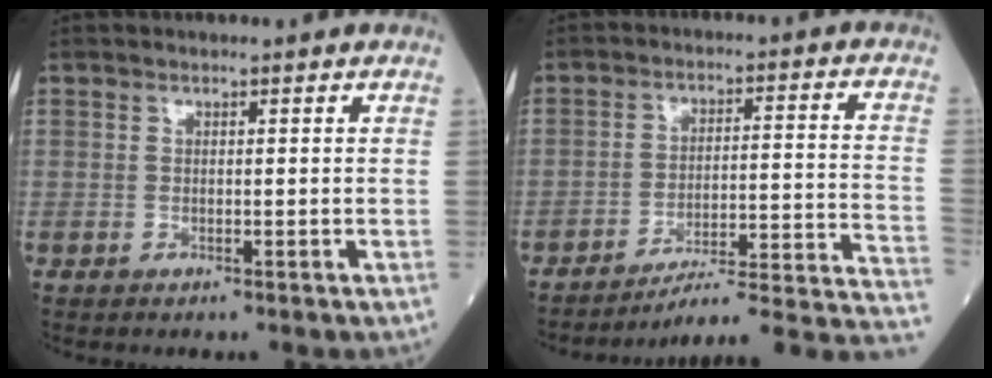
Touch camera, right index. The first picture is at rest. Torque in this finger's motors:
{"motor_torque": [-0.35, -0.23, -0.16, -0.01]}